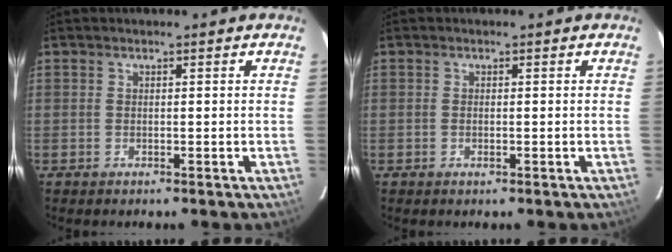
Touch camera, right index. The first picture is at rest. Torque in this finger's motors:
{"motor_torque": [0.21, 0.04, 0.05, 0.03]}